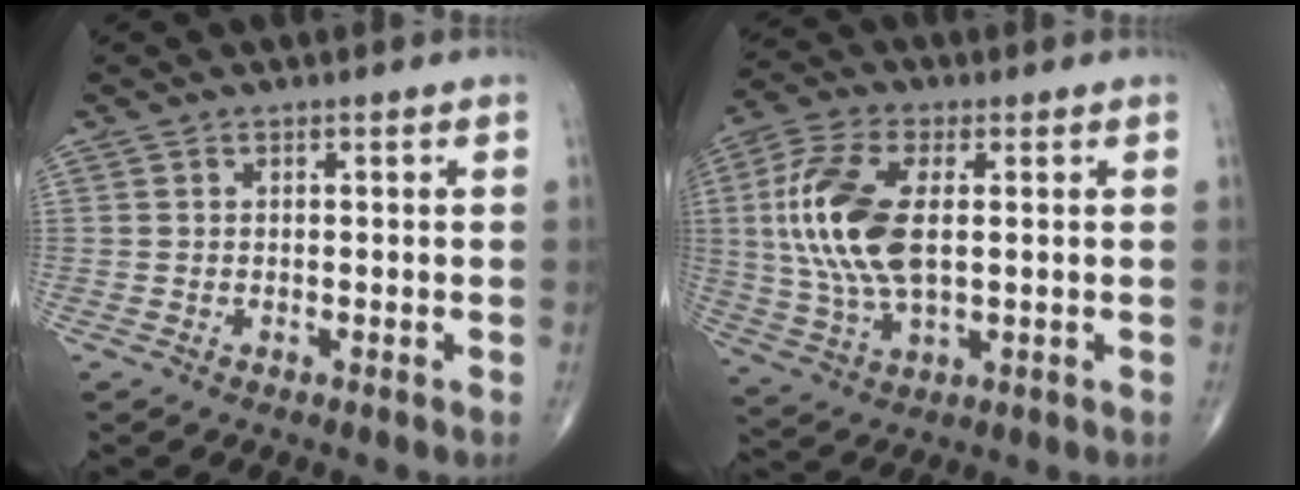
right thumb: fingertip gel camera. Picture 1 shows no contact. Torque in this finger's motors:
{"motor_torque": [-0.84, 1.36, 1.53, 0.33, 0.50]}